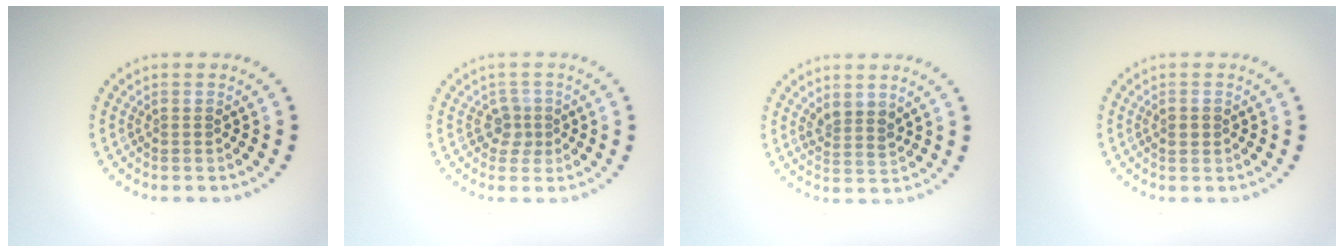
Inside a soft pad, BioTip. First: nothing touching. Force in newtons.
{"total": 1.6, "press": 1.3, "slide": 0.9}
{"total": 1.9, "press": 1.5, "slide": 1.2}
{"total": 1.2, "press": 1.2, "slide": 0.0}